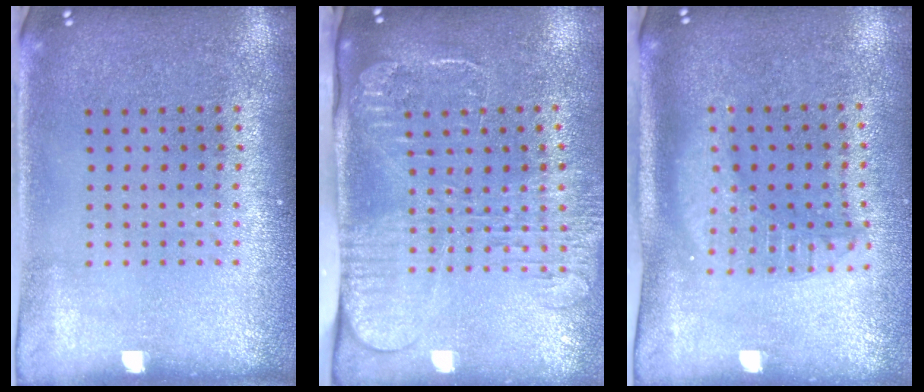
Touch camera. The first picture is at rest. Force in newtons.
{"total": 2.6, "press": 2.1, "slide": 1.6}
{"total": 1.8, "press": 1.5, "slide": 1.0}